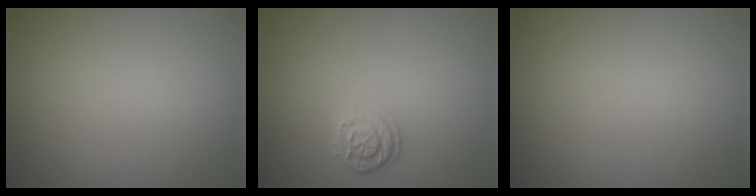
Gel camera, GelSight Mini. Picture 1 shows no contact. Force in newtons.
{"total": 2.1, "press": 1.9, "slide": 0.9}
{"total": 0.0}